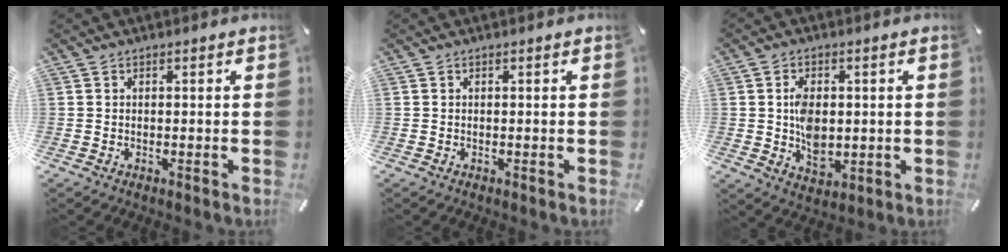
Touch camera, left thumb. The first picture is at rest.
{"total": 0.0}
{"total": 8.2, "force": [0.4, 5.8, 5.8], "torque": [-0.092, -0.002, 0.006]}